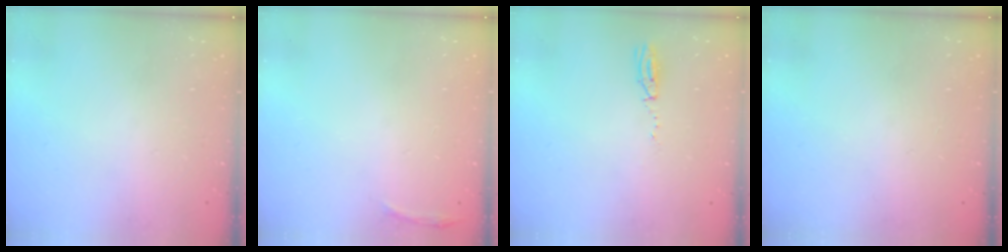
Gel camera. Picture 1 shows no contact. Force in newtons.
{"total": 3.0, "press": 1.9, "slide": 2.3}
{"total": 3.5, "press": 2.8, "slide": 2.1}
{"total": 0.0}